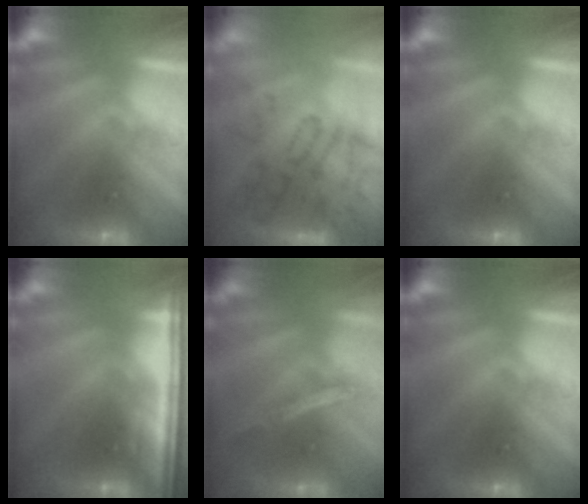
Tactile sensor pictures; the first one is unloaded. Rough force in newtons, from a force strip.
{"total": 3.2}
{"total": 0.0}
{"total": 7.3}
{"total": 2.2}
{"total": 0.0}